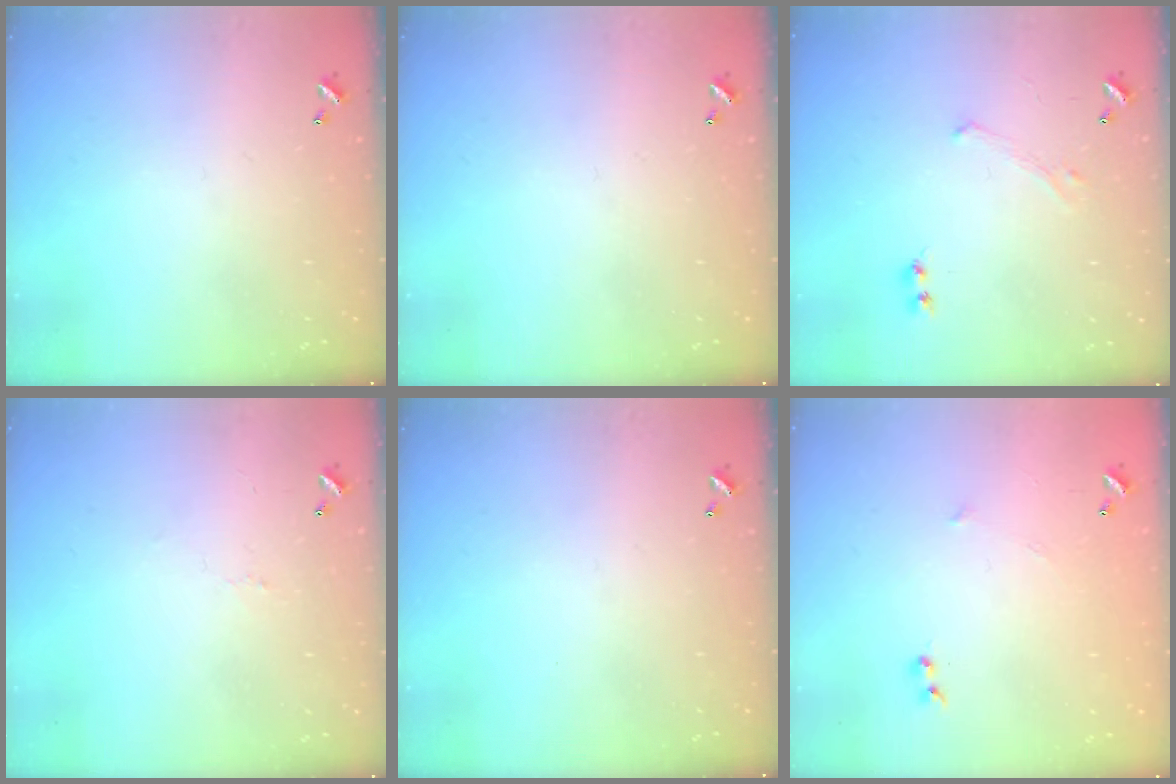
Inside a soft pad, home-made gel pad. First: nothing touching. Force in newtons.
{"total": 0.0}
{"total": 0.0}
{"total": 1.6, "press": 1.5, "slide": 0.5}
{"total": 0.0}
{"total": 6.1, "press": 6.0, "slide": 0.9}